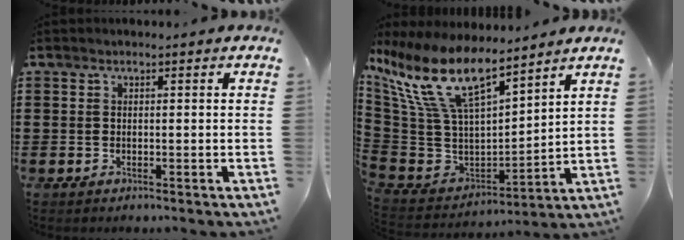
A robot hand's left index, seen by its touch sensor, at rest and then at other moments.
{"total": 14.0, "force": [9.2, 4.5, 9.5], "torque": [-0.231, -0.060, 0.162]}